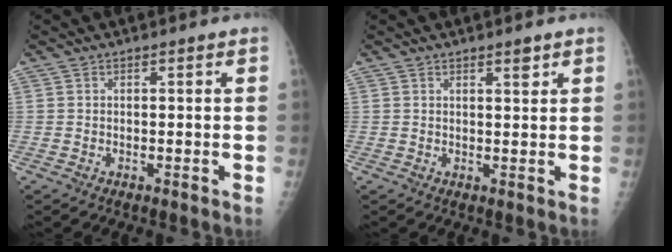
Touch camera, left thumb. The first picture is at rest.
{"total": 2.1, "force": [1.4, 0.6, 1.4], "torque": [-0.013, -0.009, 0.022]}